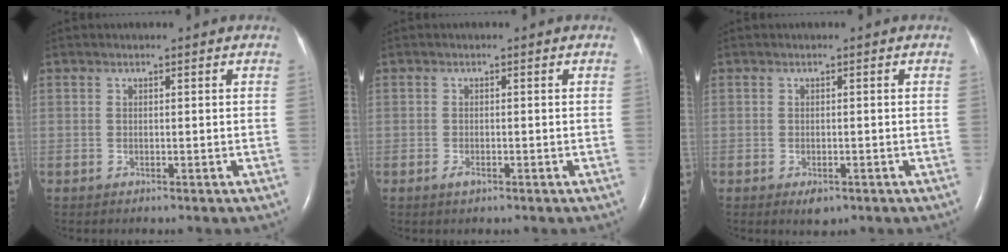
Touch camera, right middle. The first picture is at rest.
{"total": 1.1, "force": [-0.6, 0.4, 0.7], "torque": [-0.016, -0.001, -0.009]}
{"total": 1.8, "force": [-1.0, 0.9, 1.2], "torque": [-0.017, -0.001, -0.008]}